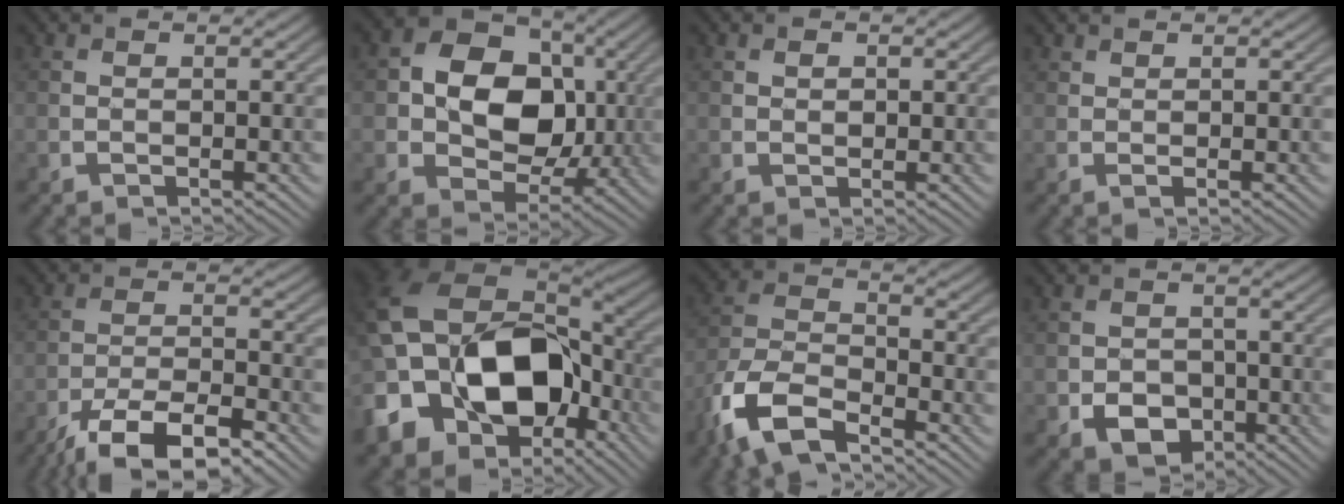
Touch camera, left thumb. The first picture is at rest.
{"total": 12.0, "force": [0.9, 9.3, 7.5], "torque": [-0.138, 0.003, 0.006]}
{"total": 1.0, "force": [0.3, 0.7, 0.5], "torque": [-0.010, -0.003, 0.006]}
{"total": 0.7, "force": [0.5, 0.2, 0.5], "torque": [-0.012, 0.002, 0.011]}
{"total": 9.9, "force": [-7.1, 2.7, 6.4], "torque": [-0.114, 0.001, -0.131]}
{"total": 18.0, "force": [-5.1, 12.8, 11.5], "torque": [-0.251, -0.030, -0.092]}
{"total": 10.6, "force": [-7.1, 4.2, 6.7], "torque": [-0.143, -0.015, -0.158]}
{"total": 4.8, "force": [-2.0, 3.7, 2.4], "torque": [-0.041, -0.011, -0.036]}